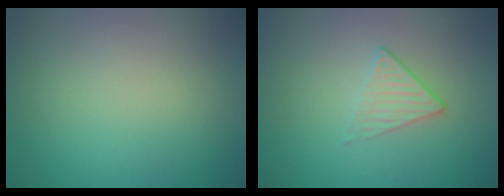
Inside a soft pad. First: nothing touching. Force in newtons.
{"total": 1.4, "press": 1.1, "slide": 0.9}